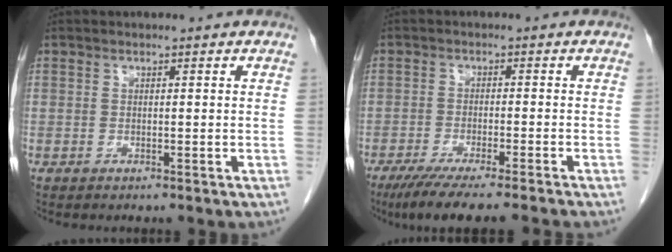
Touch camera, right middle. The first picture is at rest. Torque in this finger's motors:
{"motor_torque": [1.18, -0.96, 0.20, 0.11]}